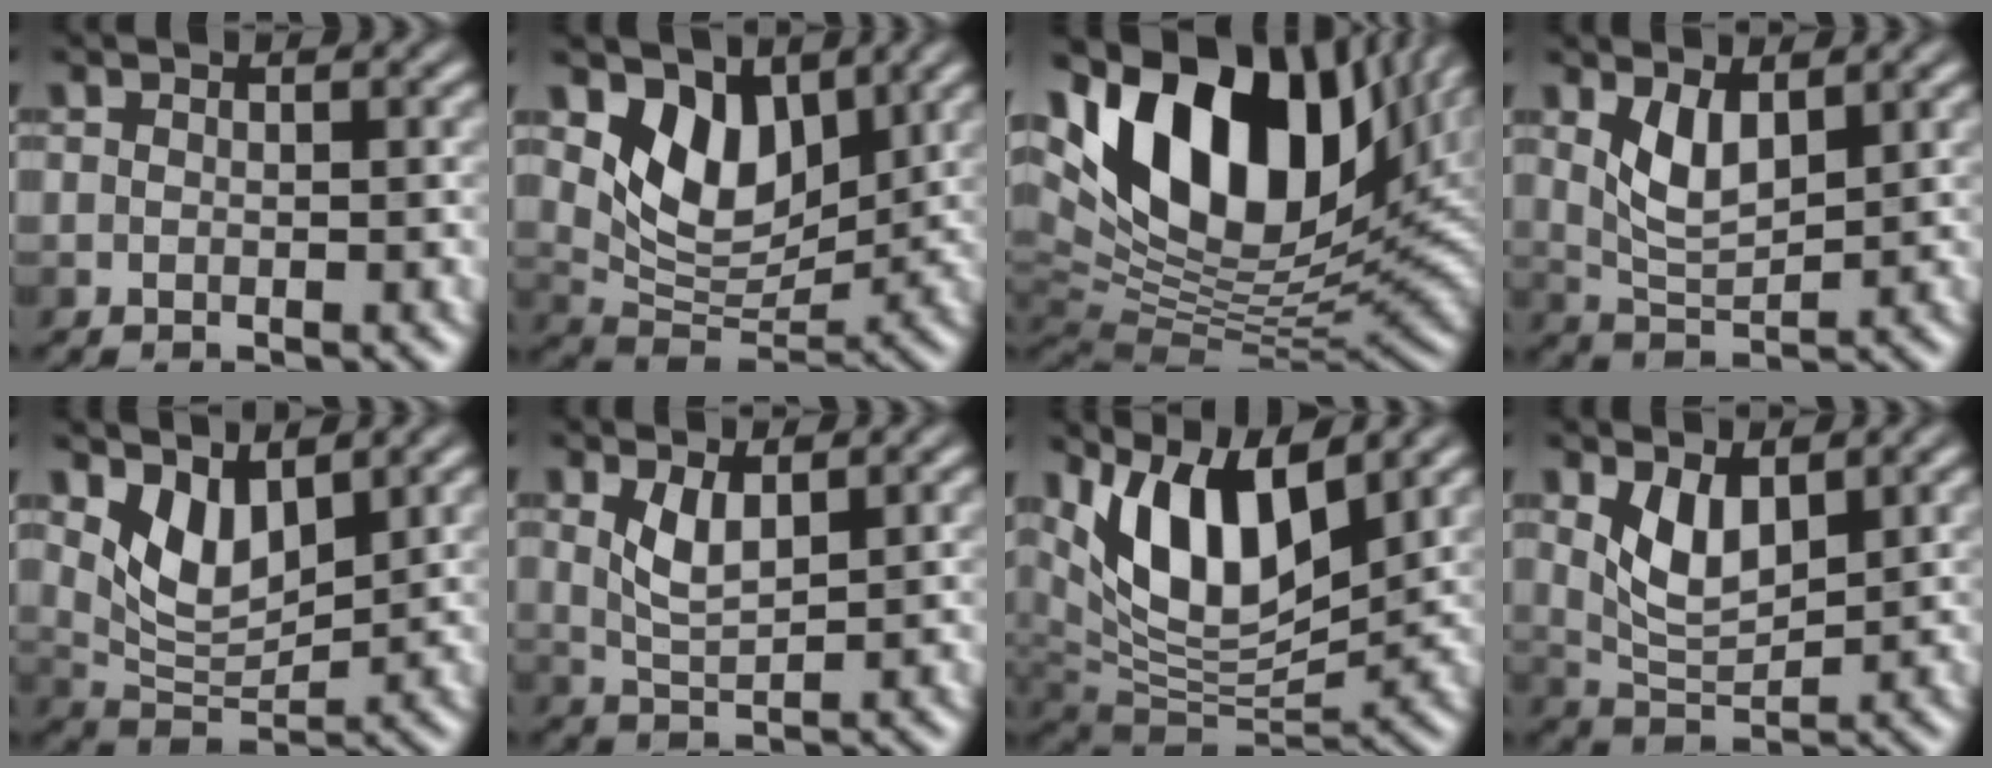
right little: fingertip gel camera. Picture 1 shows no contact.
{"total": 6.1, "force": [3.2, 3.6, 3.7], "torque": [-0.070, -0.008, 0.057]}
{"total": 15.7, "force": [6.2, 8.3, 11.9], "torque": [-0.230, 0.030, 0.103]}
{"total": 3.0, "force": [0.9, 1.3, 2.5], "torque": [-0.056, -0.004, 0.021]}
{"total": 3.9, "force": [2.3, 1.8, 2.6], "torque": [-0.058, -0.011, 0.039]}
{"total": 2.2, "force": [0.6, 0.8, 2.0], "torque": [-0.049, -0.001, 0.018]}
{"total": 10.2, "force": [5.1, 4.0, 7.9], "torque": [-0.144, 0.011, 0.090]}
{"total": 3.3, "force": [1.1, 1.6, 2.7], "torque": [-0.059, -0.007, 0.024]}